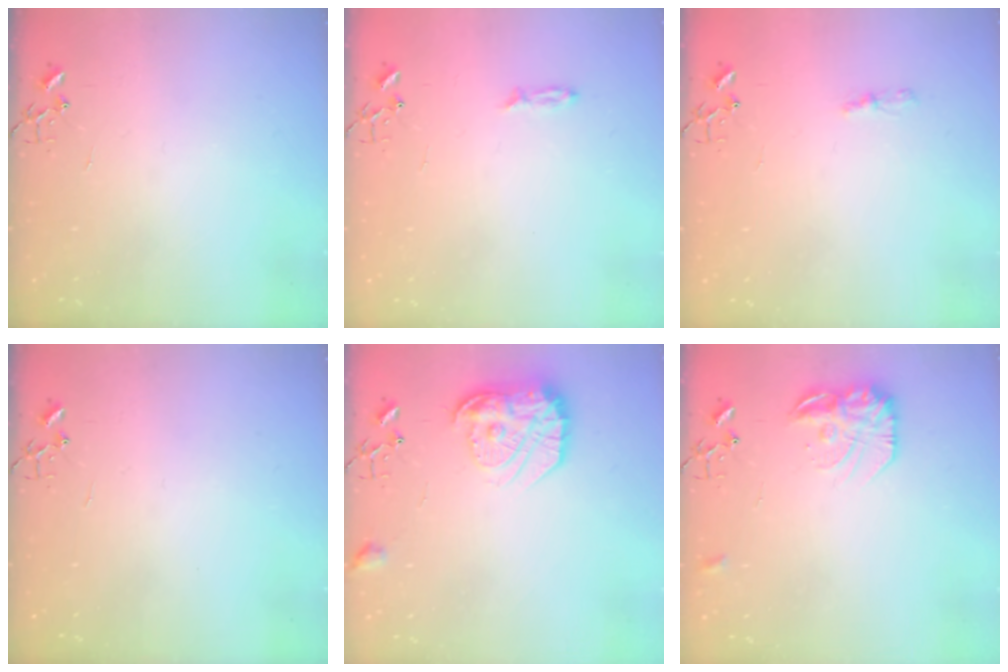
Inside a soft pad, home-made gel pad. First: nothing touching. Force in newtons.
{"total": 3.2, "press": 3.2, "slide": 0.4}
{"total": 3.8, "press": 3.8, "slide": 0.5}
{"total": 0.0}
{"total": 16.2, "press": 16.2, "slide": 1.2}
{"total": 14.0, "press": 14.0, "slide": 0.5}